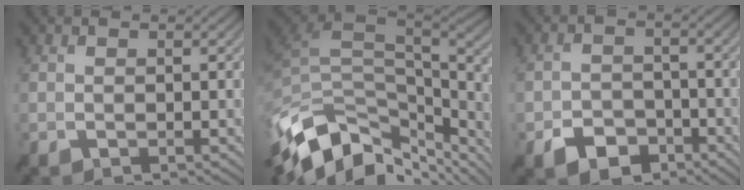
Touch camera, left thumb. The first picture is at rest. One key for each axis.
{"total": 13.7, "fx": -6.5, "fy": 7.6, "fz": 9.3, "tx": -0.230, "ty": -0.018, "tz": -0.110}
{"total": 4.8, "fx": -2.8, "fy": 3.2, "fz": 2.1, "tx": -0.043, "ty": 0.000, "tz": -0.055}